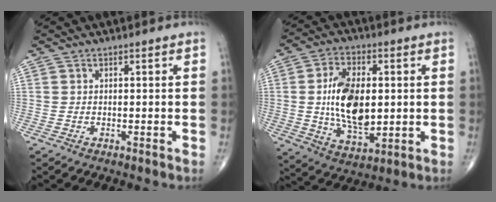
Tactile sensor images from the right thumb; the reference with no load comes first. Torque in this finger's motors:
{"motor_torque": [1.72, 2.72, 1.90, 0.34, 0.28]}